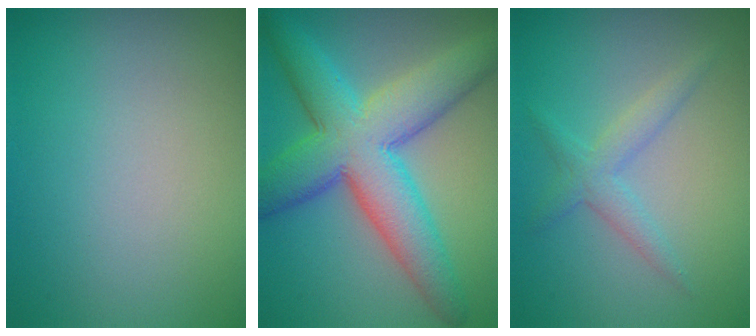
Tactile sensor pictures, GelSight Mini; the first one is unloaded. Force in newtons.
{"total": 9.6, "press": 9.6, "slide": 0.4}
{"total": 2.2, "press": 2.2, "slide": 0.1}